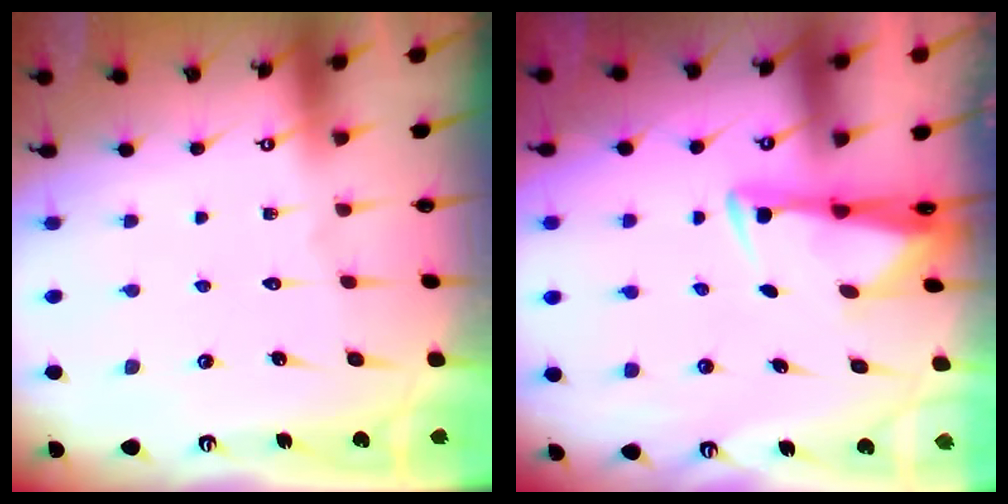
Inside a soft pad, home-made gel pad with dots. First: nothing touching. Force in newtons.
{"total": 2.9, "press": 2.8, "slide": 0.9}